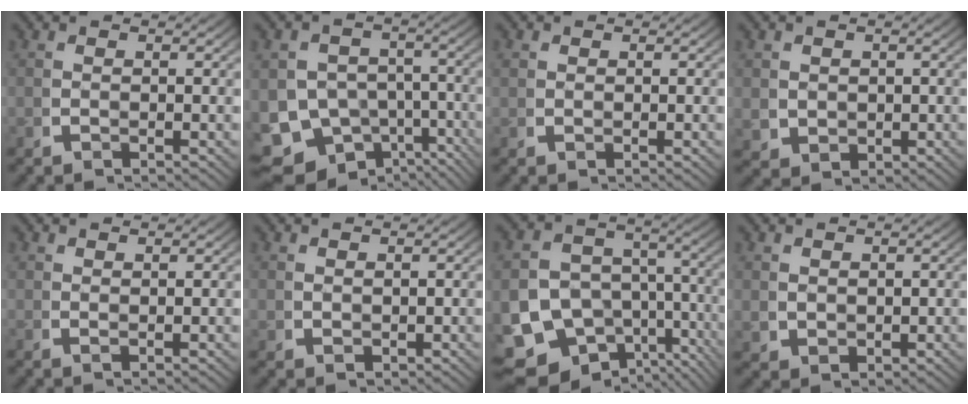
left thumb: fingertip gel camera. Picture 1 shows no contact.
{"total": 13.2, "force": [-5.3, 10.4, 6.0], "torque": [-0.123, -0.082, -0.067]}
{"total": 0.5, "force": [0.4, 0.2, 0.2], "torque": [-0.007, -0.001, 0.011]}
{"total": 3.0, "force": [0.3, 2.7, 1.2], "torque": [-0.028, -0.019, 0.019]}
{"total": 1.1, "force": [1.0, -0.1, 0.4], "torque": [-0.003, -0.001, 0.023]}
{"total": 1.1, "force": [0.8, 0.6, 0.5], "torque": [-0.002, -0.002, 0.024]}
{"total": 16.1, "force": [-5.7, 12.8, 7.9], "torque": [-0.174, -0.100, -0.071]}
{"total": 1.9, "force": [0.9, 1.5, 0.8], "torque": [-0.009, -0.007, 0.029]}